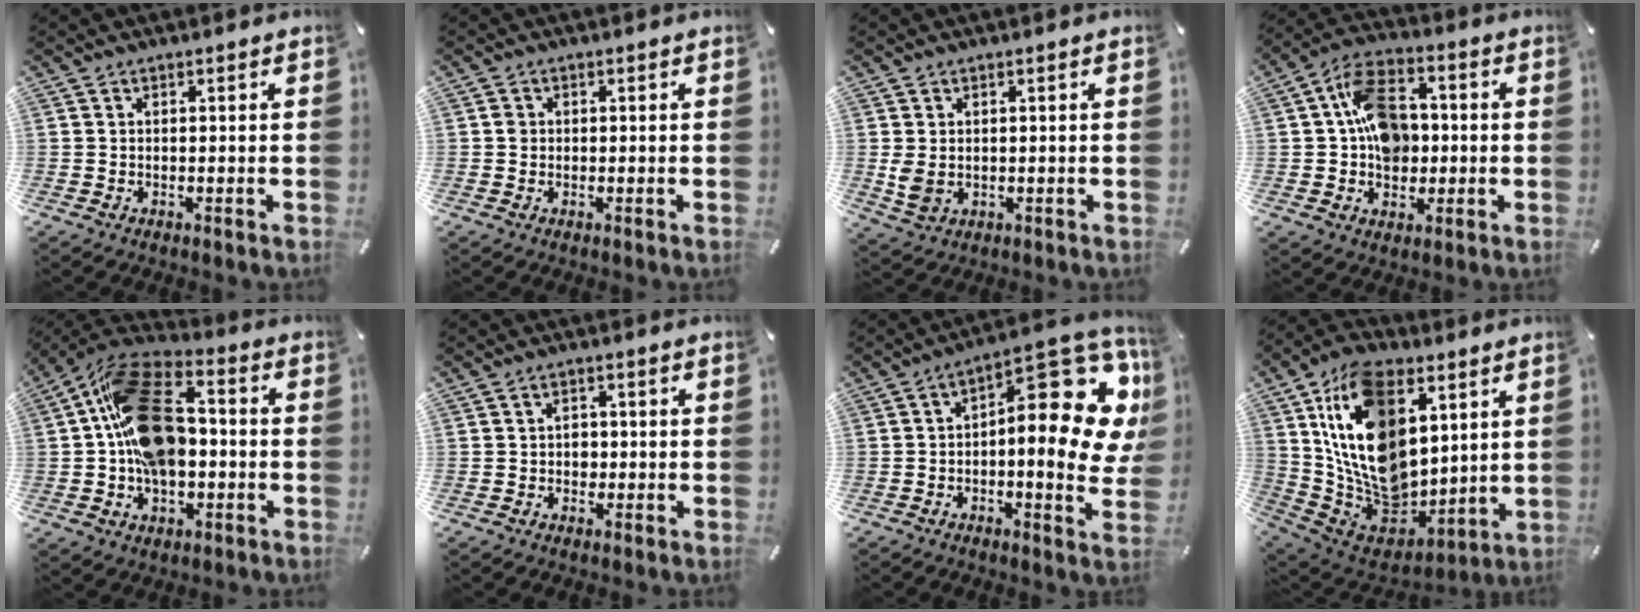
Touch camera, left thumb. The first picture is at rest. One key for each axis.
{"total": 1.3, "fx": 0.0, "fy": 1.2, "fz": 0.4, "tx": -0.010, "ty": 0.006, "tz": -0.003}
{"total": 3.9, "fx": 0.3, "fy": 3.0, "fz": 2.5, "tx": -0.052, "ty": -0.005, "tz": 0.005}
{"total": 12.1, "fx": 0.6, "fy": 9.4, "fz": 7.6, "tx": -0.136, "ty": 0.021, "tz": 0.018}
{"total": 21.5, "fx": -0.1, "fy": 14.2, "fz": 16.1, "tx": -0.291, "ty": 0.026, "tz": 0.004}
{"total": 2.4, "fx": -0.4, "fy": 1.9, "fz": 1.4, "tx": -0.020, "ty": 0.001, "tz": -0.011}
{"total": 21.7, "fx": 5.5, "fy": 9.2, "fz": 18.8, "tx": -0.239, "ty": -0.057, "tz": 0.090}
{"total": 22.1, "fx": 6.8, "fy": 15.1, "fz": 14.7, "tx": -0.312, "ty": -0.037, "tz": 0.122}